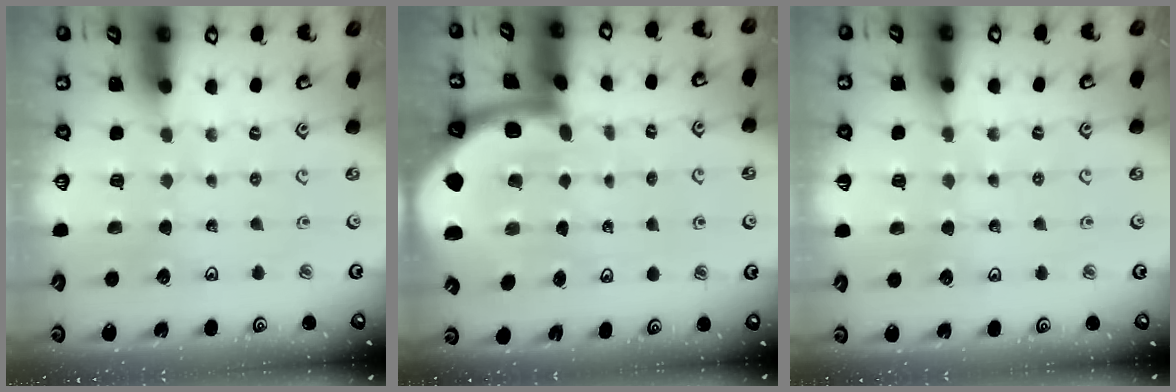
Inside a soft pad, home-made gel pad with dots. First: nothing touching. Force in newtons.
{"total": 4.2, "press": 4.2, "slide": 0.7}
{"total": 3.0, "press": 2.9, "slide": 0.6}